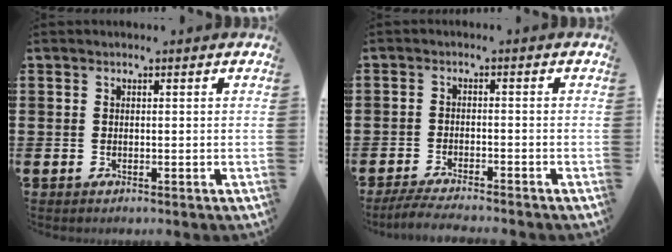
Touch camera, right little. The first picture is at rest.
{"total": 2.8, "force": [-2.6, -0.1, 1.1], "torque": [-0.017, 0.002, -0.050]}